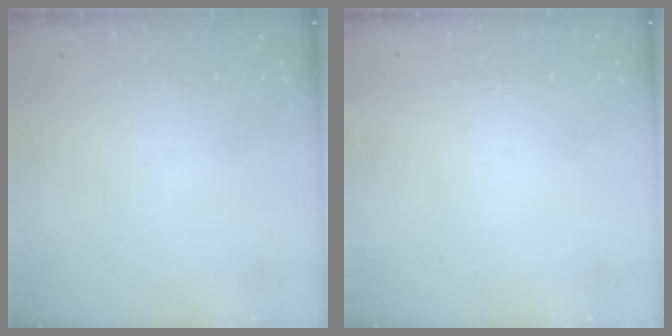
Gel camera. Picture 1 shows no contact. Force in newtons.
{"total": 1.7, "press": 1.7, "slide": 0.1}